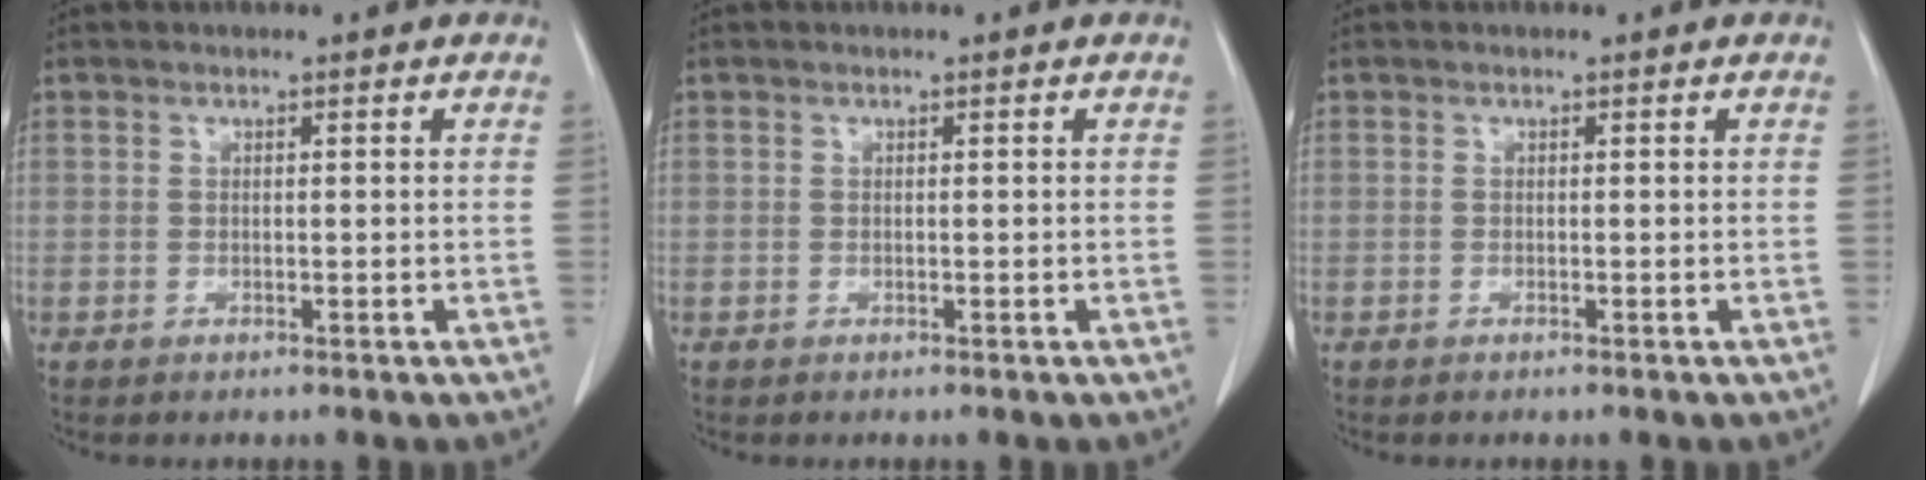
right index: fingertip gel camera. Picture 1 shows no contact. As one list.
[{"total": 0.0}, {"total": 0.0}]